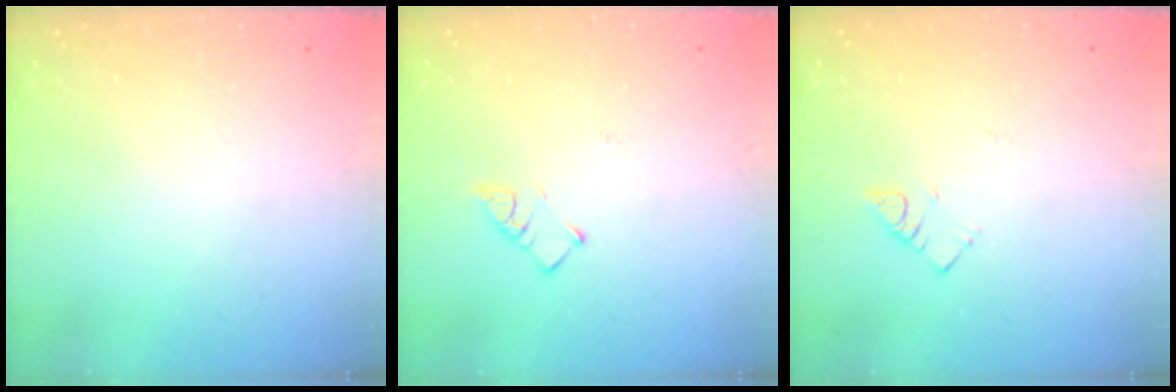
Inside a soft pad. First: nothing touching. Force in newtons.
{"total": 3.3, "press": 3.3, "slide": 0.2}
{"total": 3.5, "press": 3.4, "slide": 0.6}